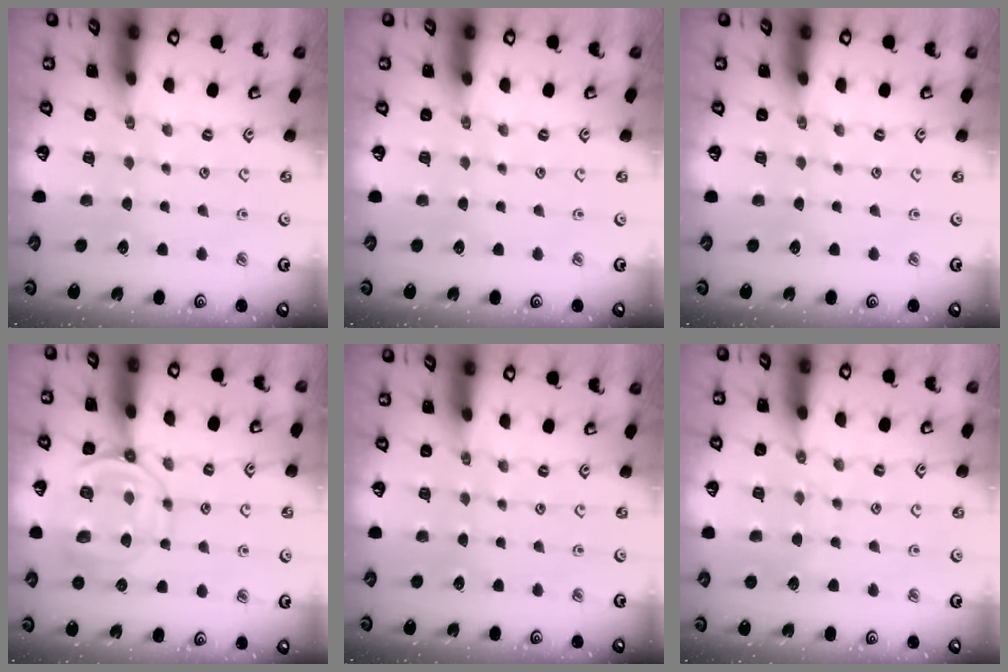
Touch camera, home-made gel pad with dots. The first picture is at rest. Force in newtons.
{"total": 0.0}
{"total": 0.0}
{"total": 11.2, "press": 11.1, "slide": 1.2}
{"total": 0.0}
{"total": 6.0, "press": 6.0, "slide": 0.7}